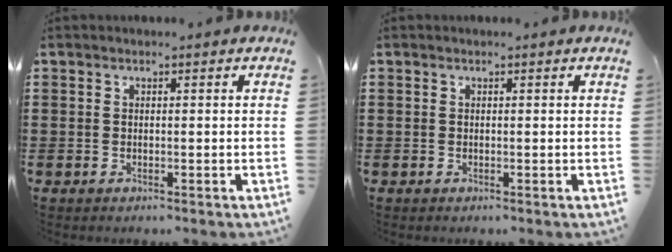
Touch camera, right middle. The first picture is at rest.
{"total": 0.0}